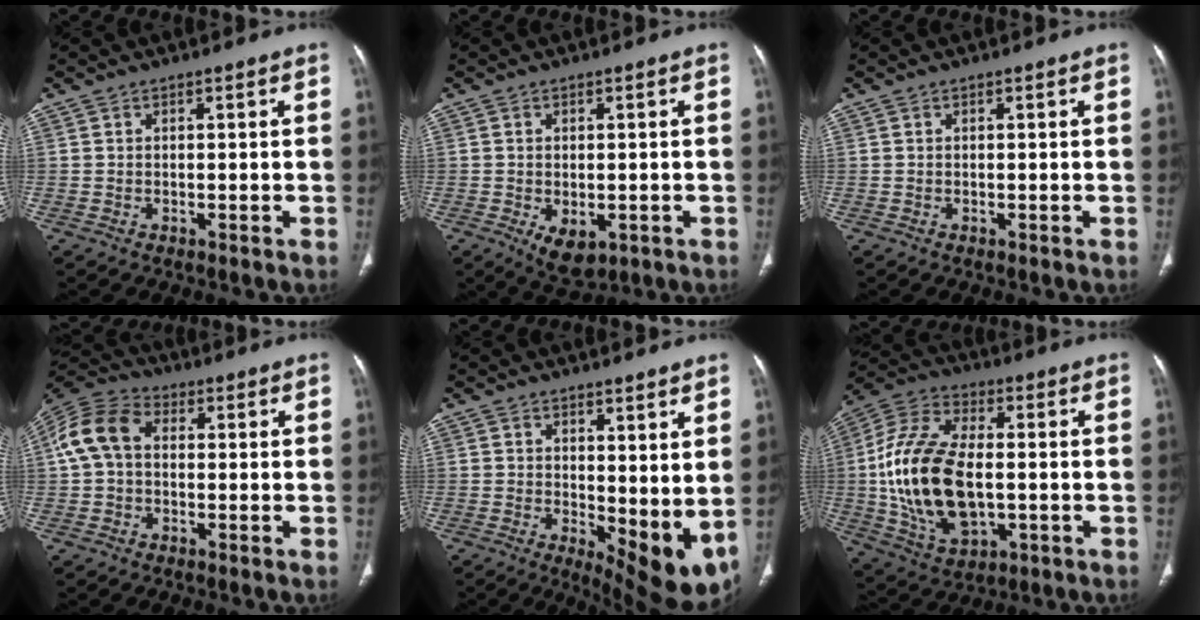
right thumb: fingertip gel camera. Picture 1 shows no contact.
{"total": 5.7, "force": [-1.8, 3.4, 4.2], "torque": [-0.062, -0.005, -0.015]}
{"total": 0.0}
{"total": 9.7, "force": [0.8, 6.9, 6.7], "torque": [-0.134, 0.032, 0.004]}
{"total": 10.2, "force": [1.1, 4.4, 9.2], "torque": [-0.109, -0.028, 0.029]}
{"total": 21.0, "force": [-1.1, 11.6, 17.5], "torque": [-0.348, 0.008, -0.011]}